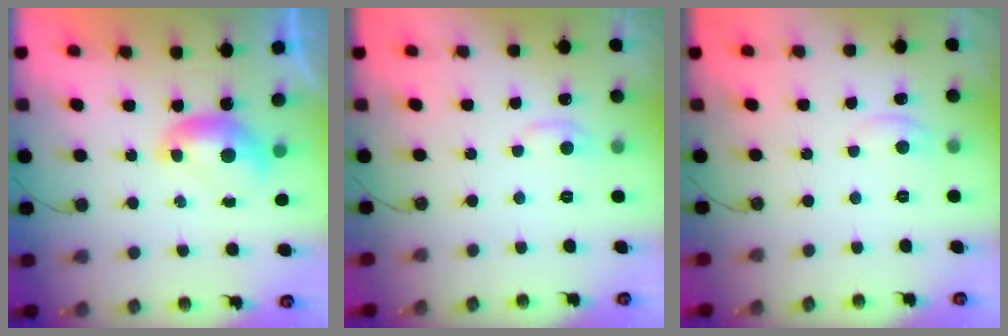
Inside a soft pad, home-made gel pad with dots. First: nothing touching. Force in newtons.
{"total": 1.0, "press": 0.4, "slide": 0.9}
{"total": 1.5, "press": 1.4, "slide": 0.5}